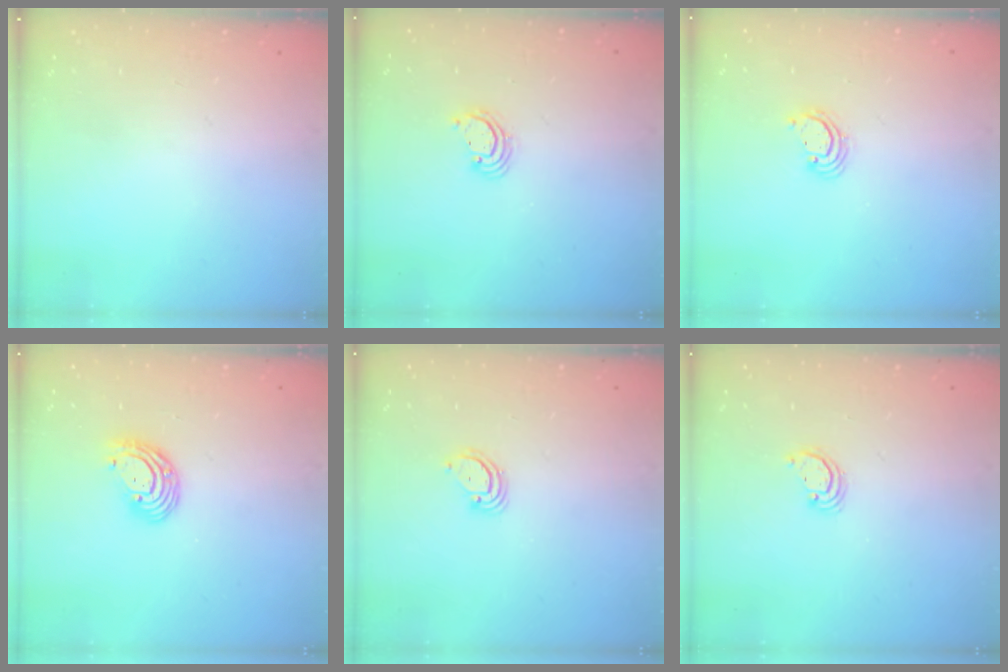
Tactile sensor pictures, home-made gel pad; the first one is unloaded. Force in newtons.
{"total": 2.4, "press": 2.4, "slide": 0.1}
{"total": 2.4, "press": 2.4, "slide": 0.1}
{"total": 8.2, "press": 8.1, "slide": 1.3}
{"total": 3.5, "press": 3.5, "slide": 0.2}
{"total": 2.8, "press": 2.8, "slide": 0.2}